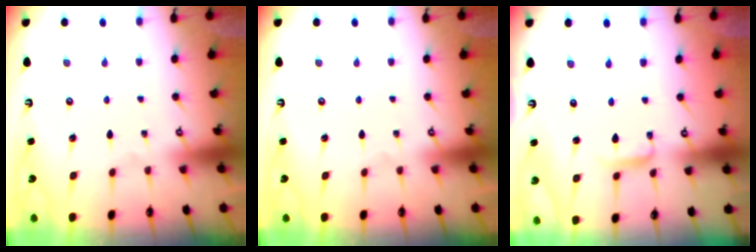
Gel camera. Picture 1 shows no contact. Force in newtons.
{"total": 0.0}
{"total": 4.6, "press": 4.5, "slide": 0.3}